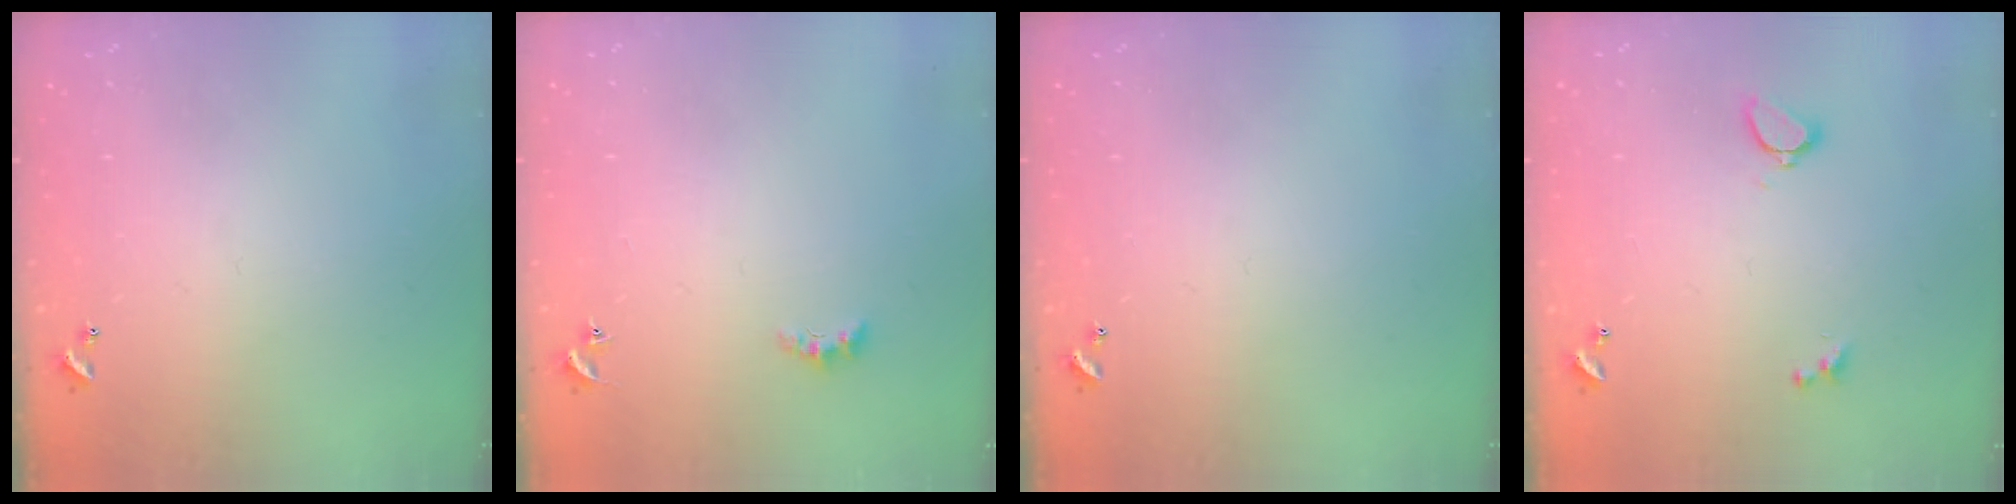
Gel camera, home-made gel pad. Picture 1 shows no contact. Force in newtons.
{"total": 1.5, "press": 1.4, "slide": 0.5}
{"total": 0.0}
{"total": 2.9, "press": 2.6, "slide": 1.3}